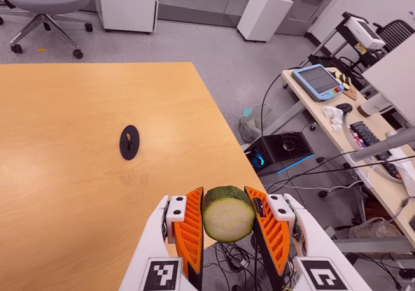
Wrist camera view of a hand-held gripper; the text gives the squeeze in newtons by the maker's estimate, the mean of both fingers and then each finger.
{"total": 11.3, "left": 10.2, "right": 12.4}